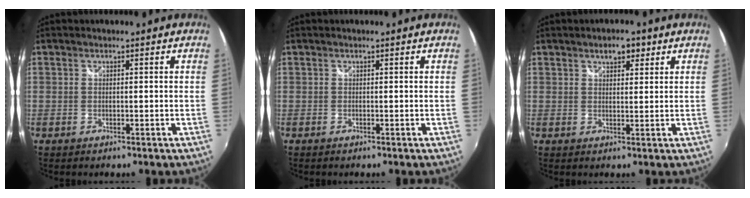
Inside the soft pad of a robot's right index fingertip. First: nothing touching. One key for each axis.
{"total": 0.0}
{"total": 3.6, "fx": 2.1, "fy": 2.0, "fz": 2.2, "tx": -0.029, "ty": 0.011, "tz": 0.033}